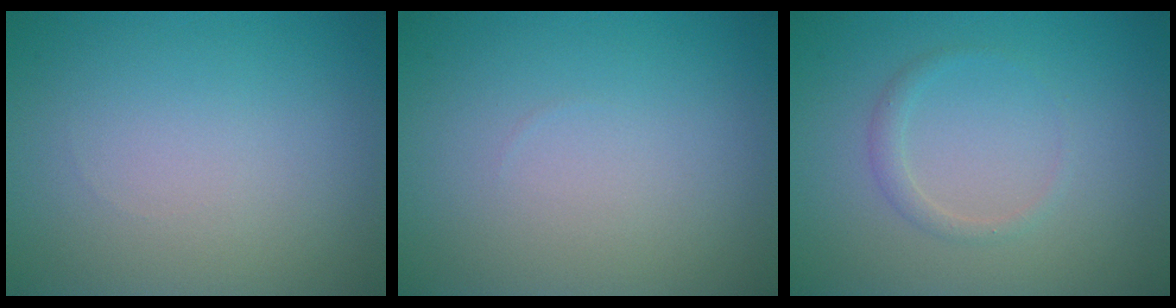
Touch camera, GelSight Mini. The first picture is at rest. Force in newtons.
{"total": 0.0}
{"total": 1.2, "press": 1.2, "slide": 0.0}